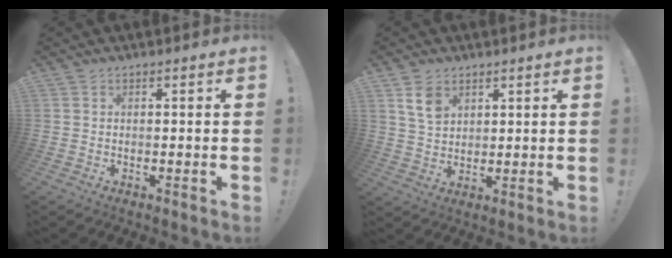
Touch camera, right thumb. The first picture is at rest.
{"total": 7.2, "force": [3.8, 5.1, 3.4], "torque": [-0.048, -0.012, 0.073]}